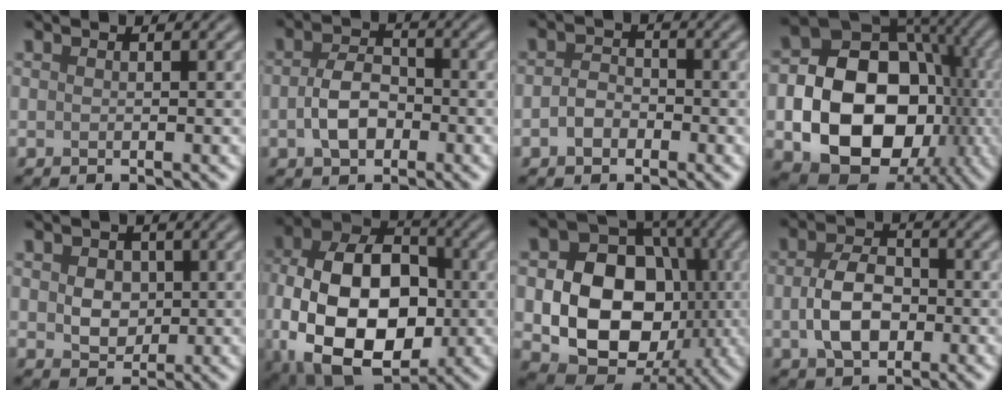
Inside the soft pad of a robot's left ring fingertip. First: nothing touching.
{"total": 3.8, "force": [-0.8, 2.5, 2.7], "torque": [-0.055, 0.001, -0.020]}
{"total": 2.1, "force": [-0.8, 1.5, 1.1], "torque": [-0.023, 0.002, -0.021]}
{"total": 15.1, "force": [-3.1, 11.2, 9.6], "torque": [-0.125, -0.018, -0.055]}
{"total": 3.0, "force": [0.4, 2.4, 1.8], "torque": [-0.031, -0.002, 0.004]}
{"total": 15.6, "force": [-2.6, 10.2, 11.6], "torque": [-0.206, -0.011, -0.048]}
{"total": 12.6, "force": [-1.3, 9.5, 8.1], "torque": [-0.126, -0.007, -0.030]}
{"total": 4.9, "force": [-0.6, 3.2, 3.7], "torque": [-0.073, -0.002, -0.014]}